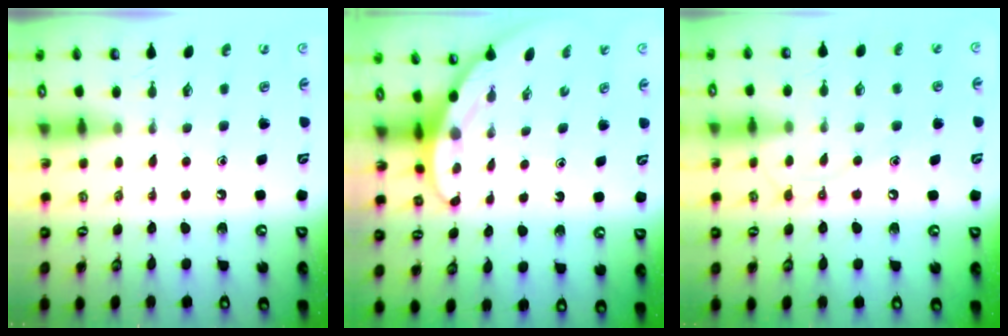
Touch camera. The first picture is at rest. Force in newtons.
{"total": 3.4, "press": 3.4, "slide": 0.2}
{"total": 10.3, "press": 10.3, "slide": 0.8}